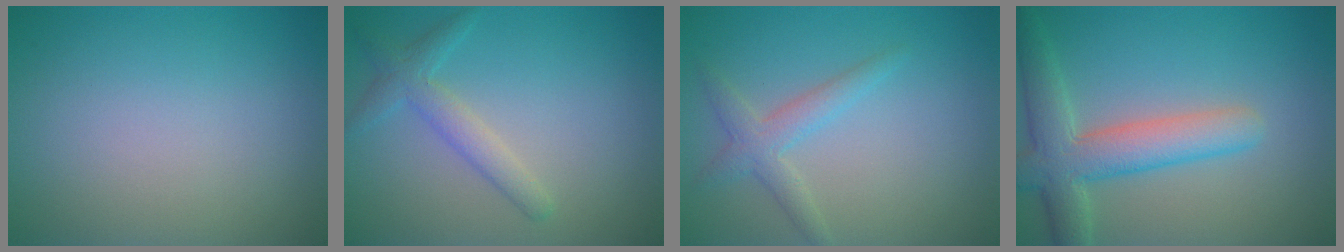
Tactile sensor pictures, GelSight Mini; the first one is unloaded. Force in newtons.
{"total": 2.5, "press": 2.5, "slide": 0.2}
{"total": 2.4, "press": 2.4, "slide": 0.2}
{"total": 5.7, "press": 5.7, "slide": 0.2}